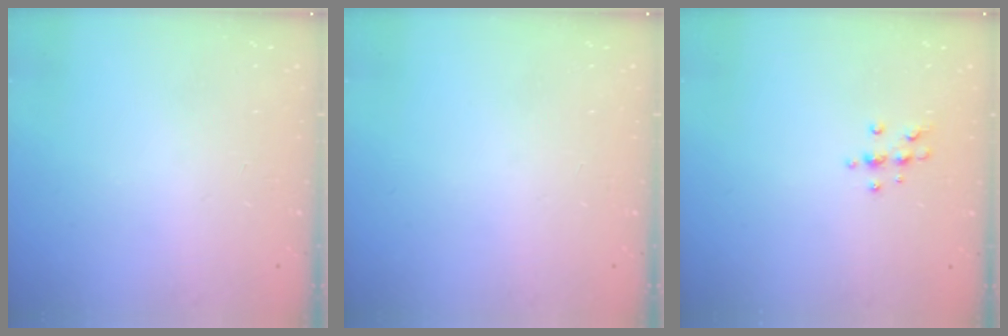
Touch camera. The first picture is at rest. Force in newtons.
{"total": 0.0}
{"total": 7.5, "press": 7.4, "slide": 1.3}